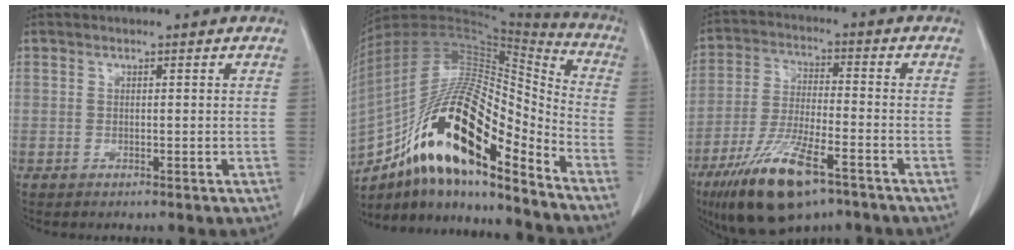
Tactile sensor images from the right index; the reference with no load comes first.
{"total": 24.1, "force": [-14.3, 5.7, 18.6], "torque": [-0.341, 0.002, -0.247]}
{"total": 14.4, "force": [-8.9, 3.6, 10.8], "torque": [-0.213, -0.025, -0.153]}